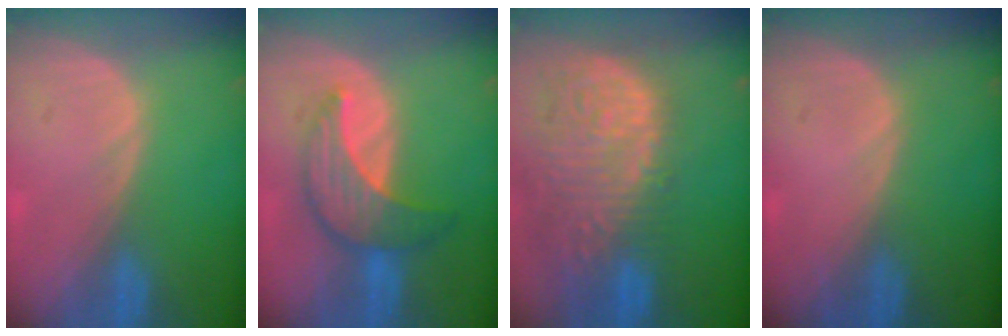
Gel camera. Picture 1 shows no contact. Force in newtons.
{"total": 7.1, "press": 7.1, "slide": 0.1}
{"total": 14.7, "press": 12.1, "slide": 8.4}
{"total": 0.0}